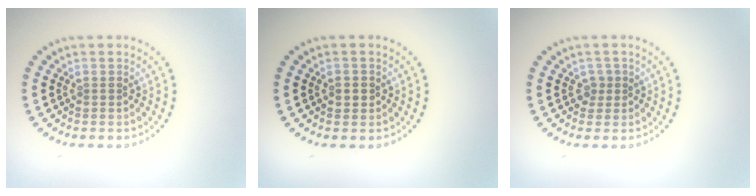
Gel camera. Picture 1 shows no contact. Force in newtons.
{"total": 1.0, "press": 0.9, "slide": 0.1}
{"total": 1.2, "press": 0.9, "slide": 0.7}